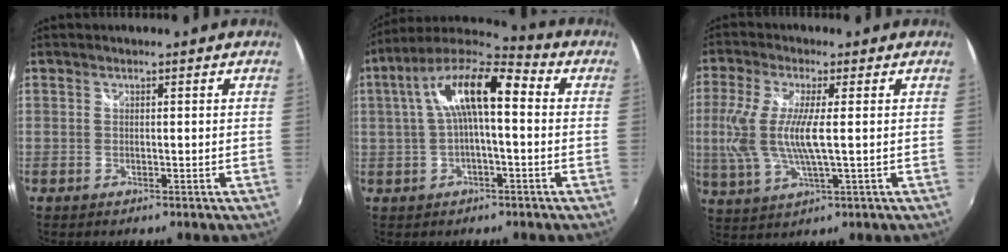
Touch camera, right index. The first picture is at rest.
{"total": 13.2, "force": [1.4, 3.9, 12.5], "torque": [-0.234, 0.030, 0.018]}
{"total": 10.6, "force": [0.1, 2.2, 10.4], "torque": [-0.218, -0.007, 0.006]}